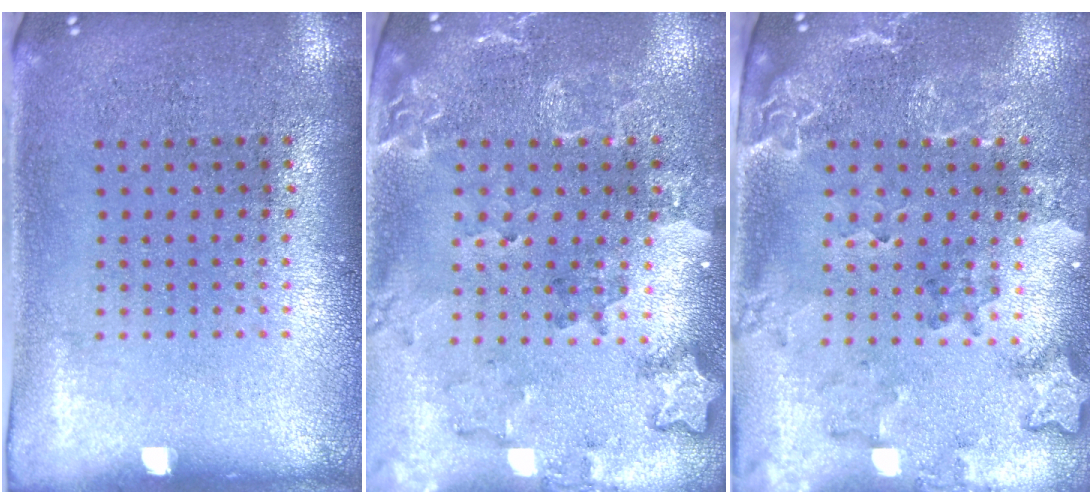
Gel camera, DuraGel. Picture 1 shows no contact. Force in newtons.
{"total": 2.0, "press": 1.9, "slide": 0.7}
{"total": 2.0, "press": 1.9, "slide": 0.7}